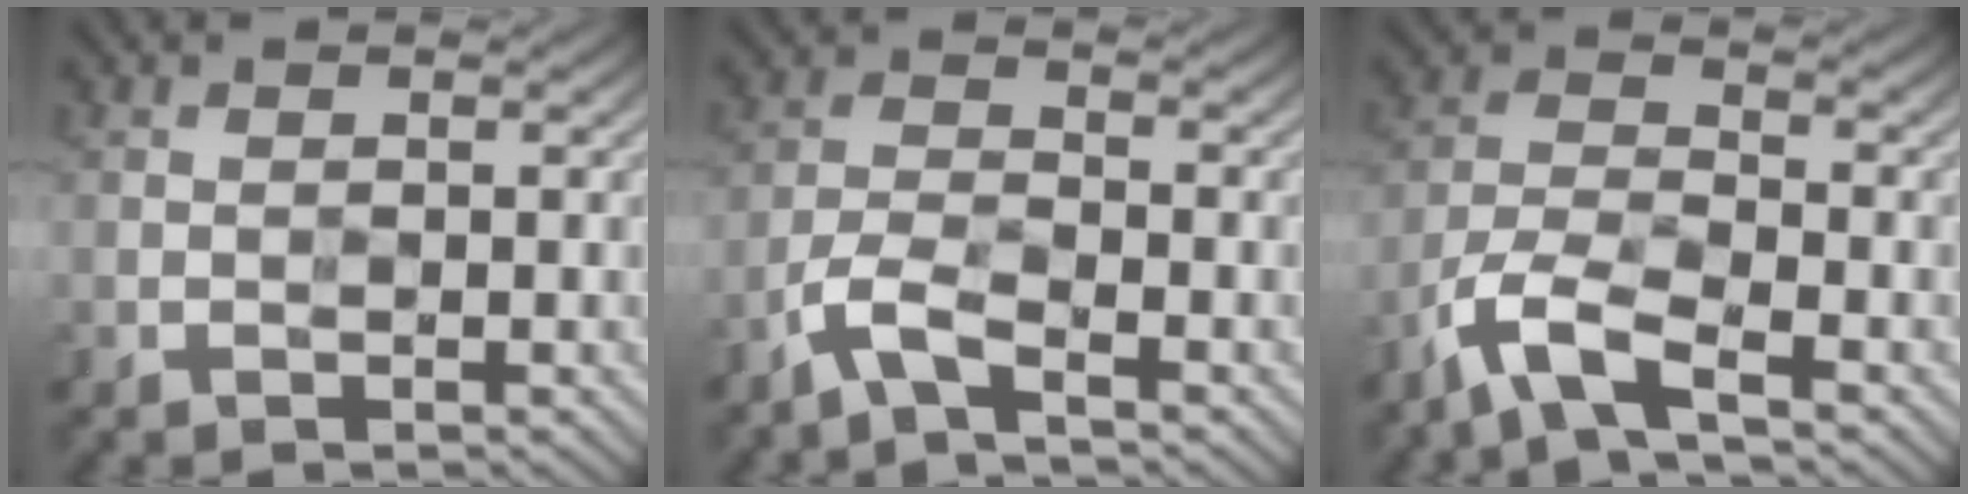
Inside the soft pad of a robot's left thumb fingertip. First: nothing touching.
{"total": 4.4, "force": [-3.2, 1.0, 2.8], "torque": [-0.065, -0.001, -0.080]}
{"total": 6.9, "force": [-4.9, 1.7, 4.6], "torque": [-0.103, -0.004, -0.112]}